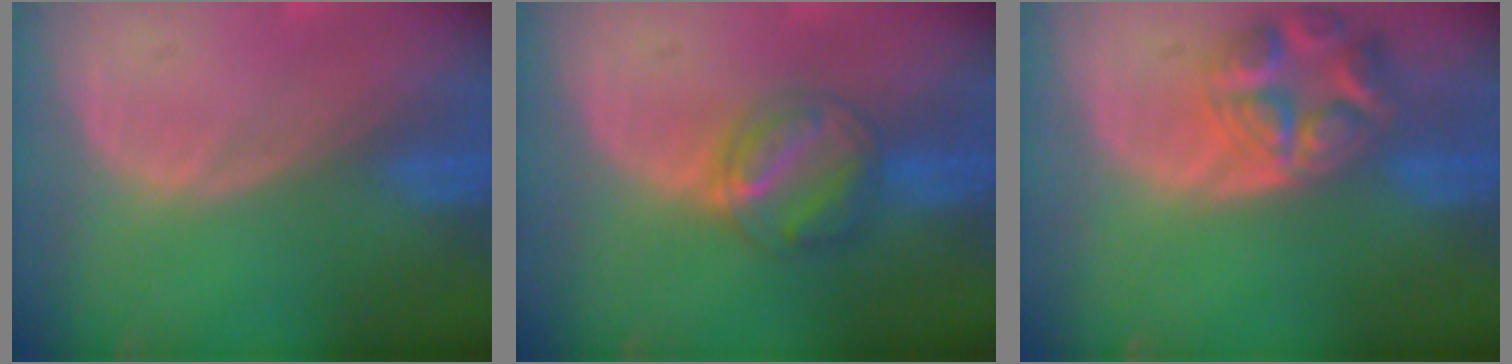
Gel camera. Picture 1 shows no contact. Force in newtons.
{"total": 5.8, "press": 5.7, "slide": 1.0}
{"total": 7.8, "press": 7.0, "slide": 3.5}